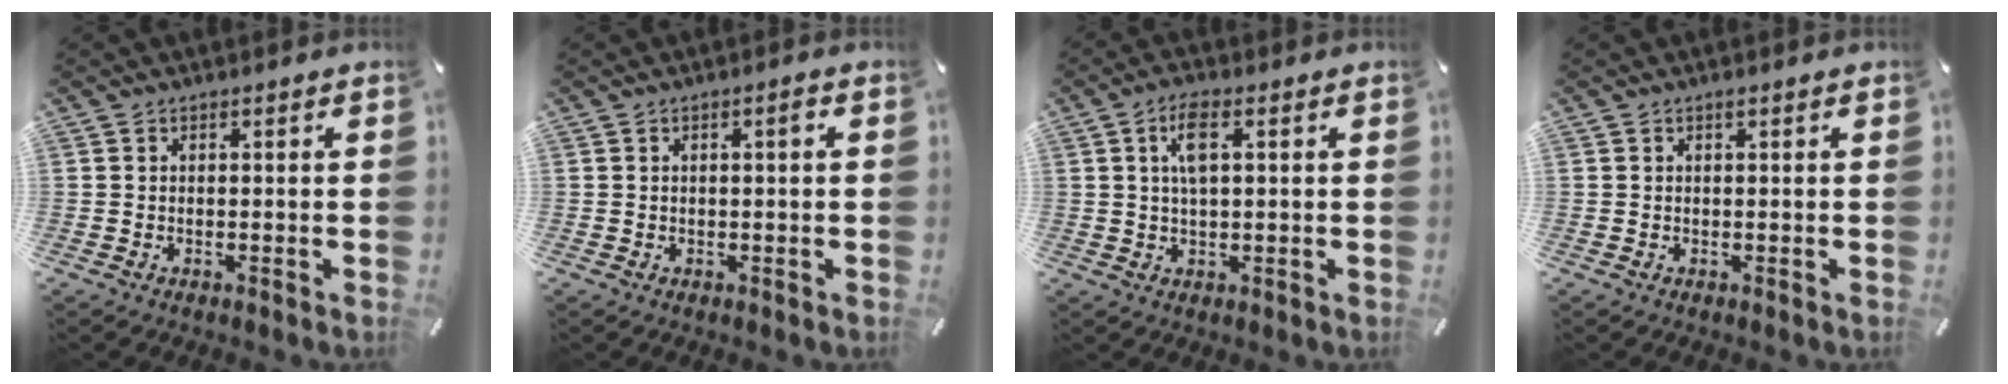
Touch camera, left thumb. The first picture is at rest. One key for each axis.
{"total": 1.6, "fx": 0.3, "fy": 0.3, "fz": 1.6, "tx": -0.029, "ty": 0.001, "tz": 0.004}
{"total": 5.9, "fx": 1.7, "fy": 2.4, "fz": 5.2, "tx": -0.099, "ty": 0.006, "tz": 0.026}
{"total": 0.5, "fx": 0.3, "fy": 0.2, "fz": 0.4, "tx": -0.008, "ty": 0.000, "tz": 0.005}